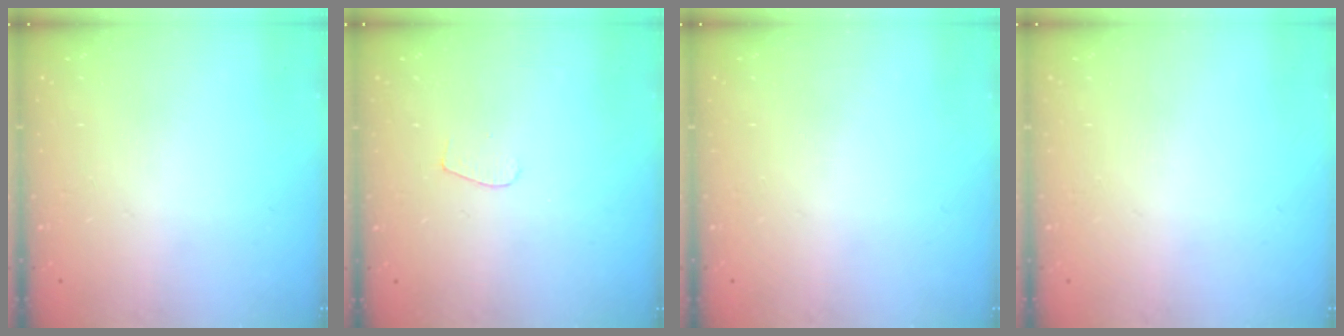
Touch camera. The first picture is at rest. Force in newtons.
{"total": 3.6, "press": 3.6, "slide": 0.3}
{"total": 0.0}
{"total": 0.0}